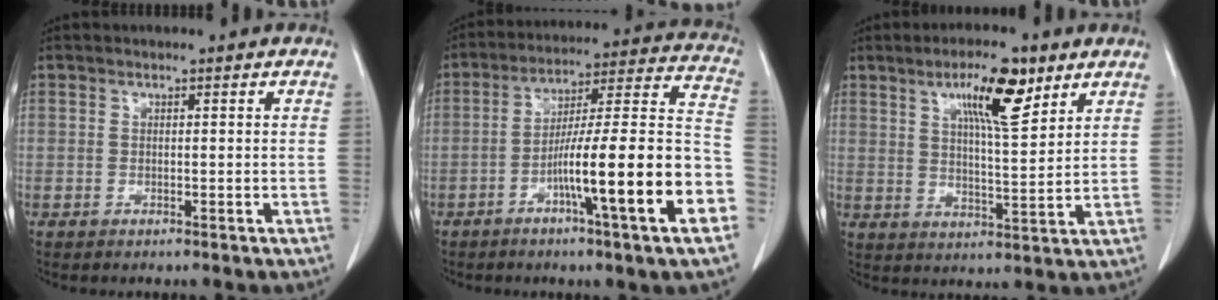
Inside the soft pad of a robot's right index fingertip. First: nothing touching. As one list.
[{"total": 19.9, "force": [-7.2, 0.2, 18.5], "torque": [-0.240, 0.012, -0.113]}, {"total": 9.6, "force": [5.4, 1.7, 7.8], "torque": [-0.133, 0.000, 0.089]}]